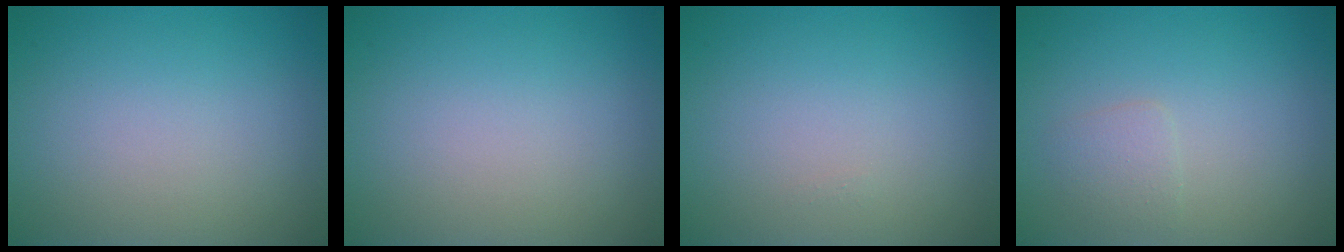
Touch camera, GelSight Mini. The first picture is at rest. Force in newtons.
{"total": 0.0}
{"total": 0.0}
{"total": 1.3, "press": 1.3, "slide": 0.0}